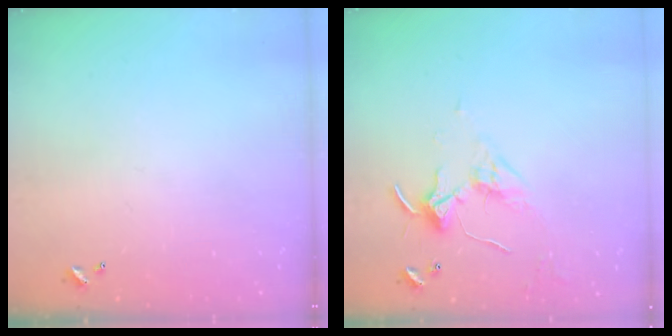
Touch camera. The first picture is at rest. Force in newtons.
{"total": 4.2, "press": 4.2, "slide": 0.4}